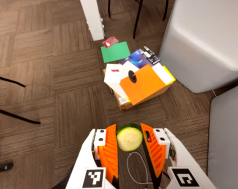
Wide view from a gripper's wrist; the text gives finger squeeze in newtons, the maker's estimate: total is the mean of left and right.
{"total": 9.5, "left": 10.3, "right": 8.8}